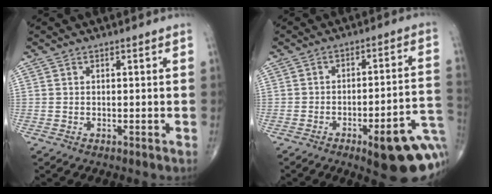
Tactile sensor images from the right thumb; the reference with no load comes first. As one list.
[{"total": 17.9, "force": [-7.4, 5.1, 15.4], "torque": [-0.137, 0.045, -0.083]}]